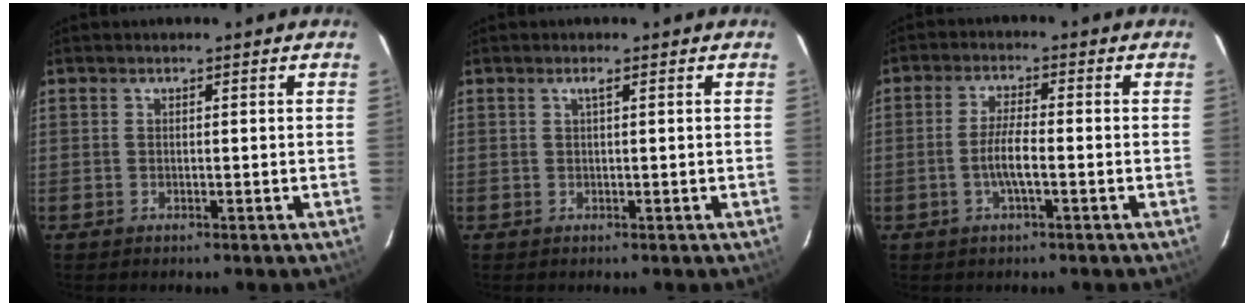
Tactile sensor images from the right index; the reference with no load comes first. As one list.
[{"total": 0.8, "force": [0.3, -0.2, 0.7], "torque": [-0.014, 0.003, 0.004]}, {"total": 4.7, "force": [-1.5, 0.5, 4.4], "torque": [-0.089, 0.002, -0.029]}]